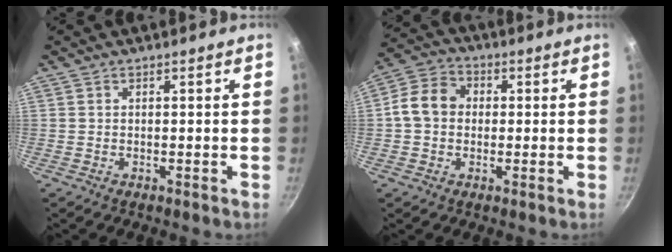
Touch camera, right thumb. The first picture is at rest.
{"total": 8.3, "force": [0.3, 6.8, 4.7], "torque": [-0.064, 0.018, -0.014]}